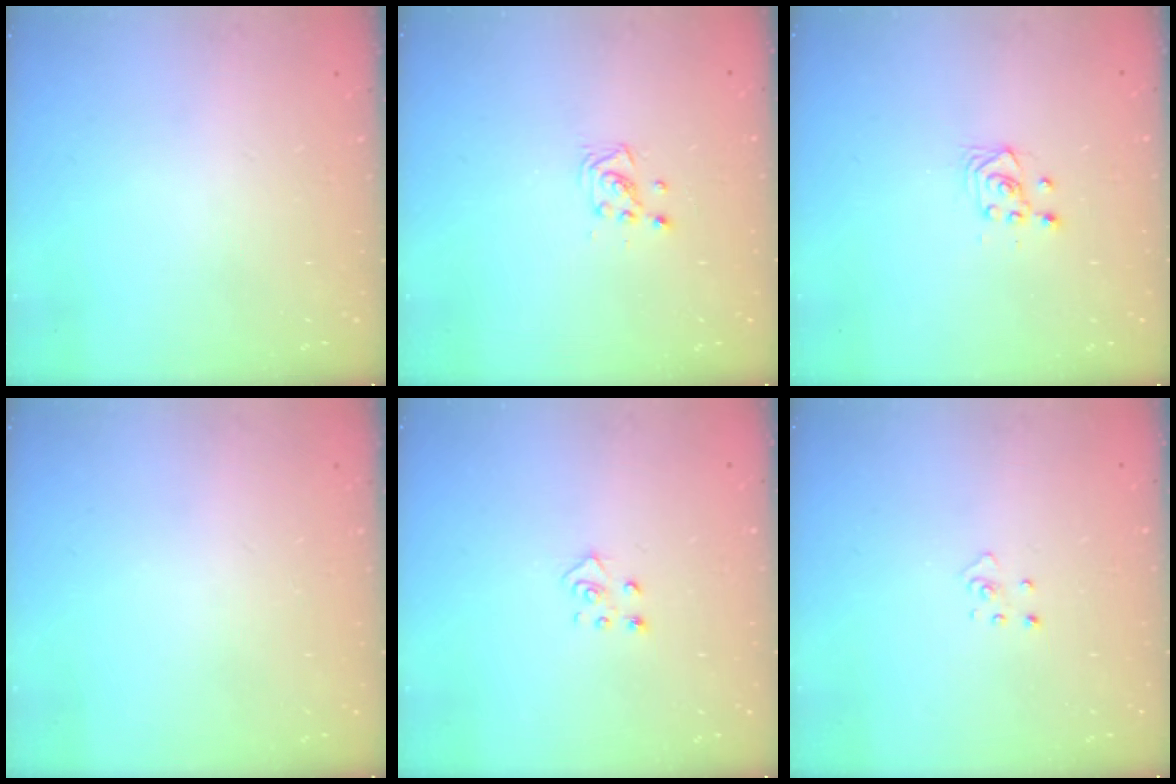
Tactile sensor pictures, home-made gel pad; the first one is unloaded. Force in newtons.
{"total": 3.6, "press": 3.6, "slide": 0.3}
{"total": 4.2, "press": 3.9, "slide": 1.7}
{"total": 0.0}
{"total": 4.5, "press": 4.5, "slide": 0.4}
{"total": 2.9, "press": 2.9, "slide": 0.2}